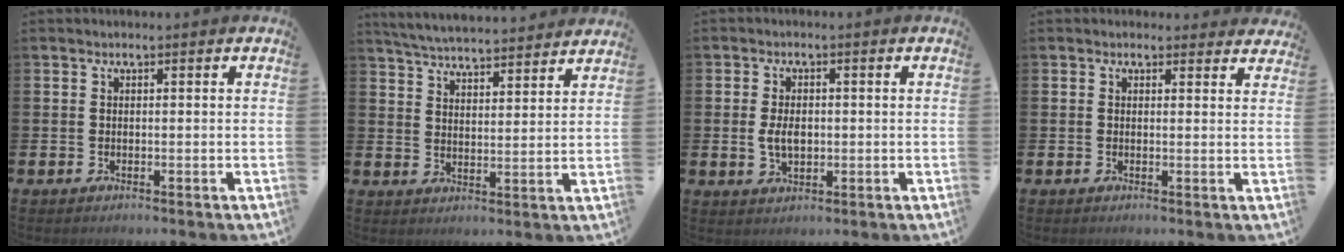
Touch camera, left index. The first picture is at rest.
{"total": 5.5, "force": [5.5, 0.2, 0.6], "torque": [-0.033, -0.038, 0.096]}
{"total": 3.5, "force": [0.0, 2.2, 2.8], "torque": [-0.042, 0.003, -0.004]}
{"total": 1.5, "force": [1.3, 0.6, 0.0], "torque": [0.010, -0.001, 0.022]}